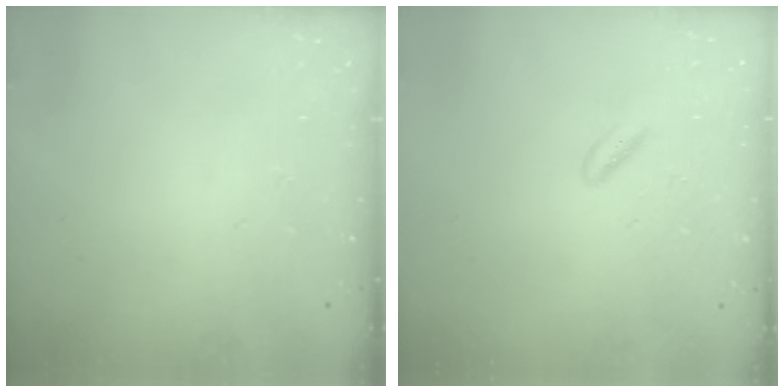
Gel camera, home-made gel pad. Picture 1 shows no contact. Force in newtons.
{"total": 1.4, "press": 1.1, "slide": 0.8}